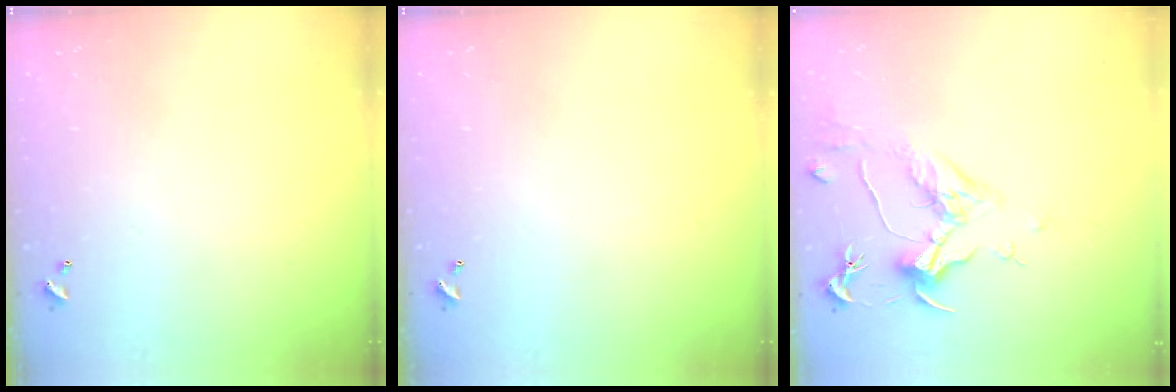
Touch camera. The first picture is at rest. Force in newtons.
{"total": 0.0}
{"total": 1.5, "press": 1.3, "slide": 0.8}